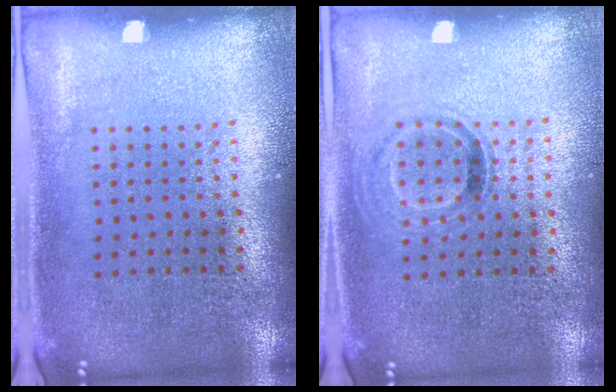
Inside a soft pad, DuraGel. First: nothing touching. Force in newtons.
{"total": 0.9, "press": 0.8, "slide": 0.3}